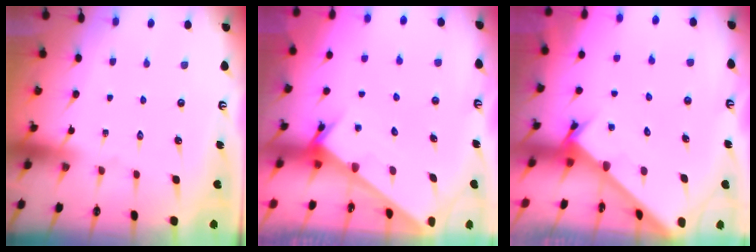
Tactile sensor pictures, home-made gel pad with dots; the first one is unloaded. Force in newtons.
{"total": 2.4, "press": 2.4, "slide": 0.1}
{"total": 2.4, "press": 2.4, "slide": 0.1}